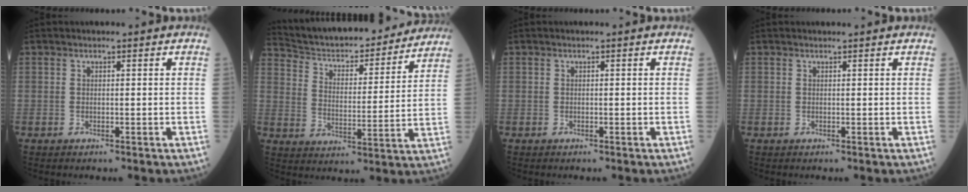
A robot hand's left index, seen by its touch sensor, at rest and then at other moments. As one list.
[{"total": 22.1, "force": [20.4, 4.3, 7.4], "torque": [-0.115, -0.007, 0.288]}, {"total": 0.0}, {"total": 1.2, "force": [1.2, 0.1, 0.3], "torque": [-0.006, 0.007, 0.013]}]